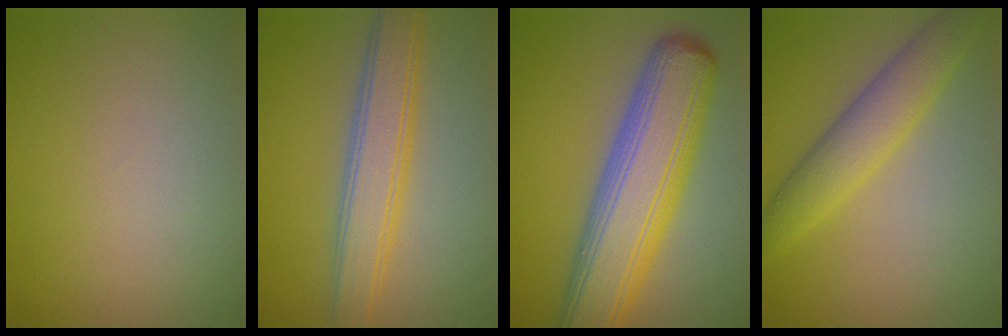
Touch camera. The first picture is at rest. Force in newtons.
{"total": 4.9, "press": 4.9, "slide": 0.1}
{"total": 10.2, "press": 10.2, "slide": 0.3}
{"total": 4.6, "press": 4.6, "slide": 0.1}